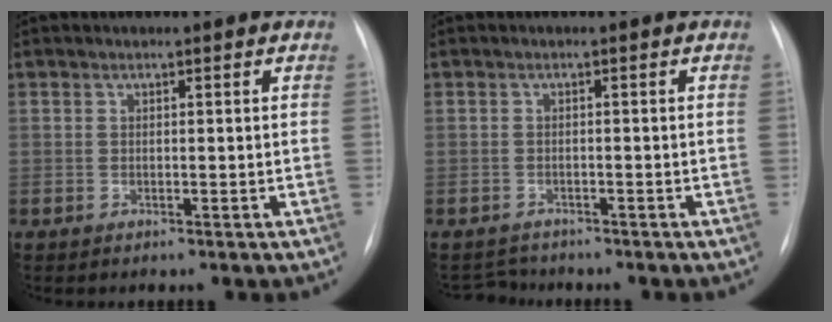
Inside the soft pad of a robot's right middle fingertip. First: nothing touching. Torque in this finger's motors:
{"motor_torque": [-0.83, -0.29, -0.10, -0.02]}